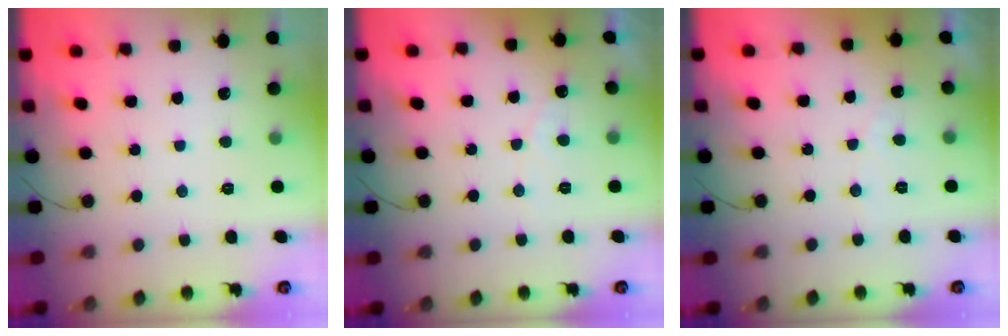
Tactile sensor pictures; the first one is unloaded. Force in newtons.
{"total": 4.1, "press": 4.1, "slide": 0.4}
{"total": 2.2, "press": 2.2, "slide": 0.1}